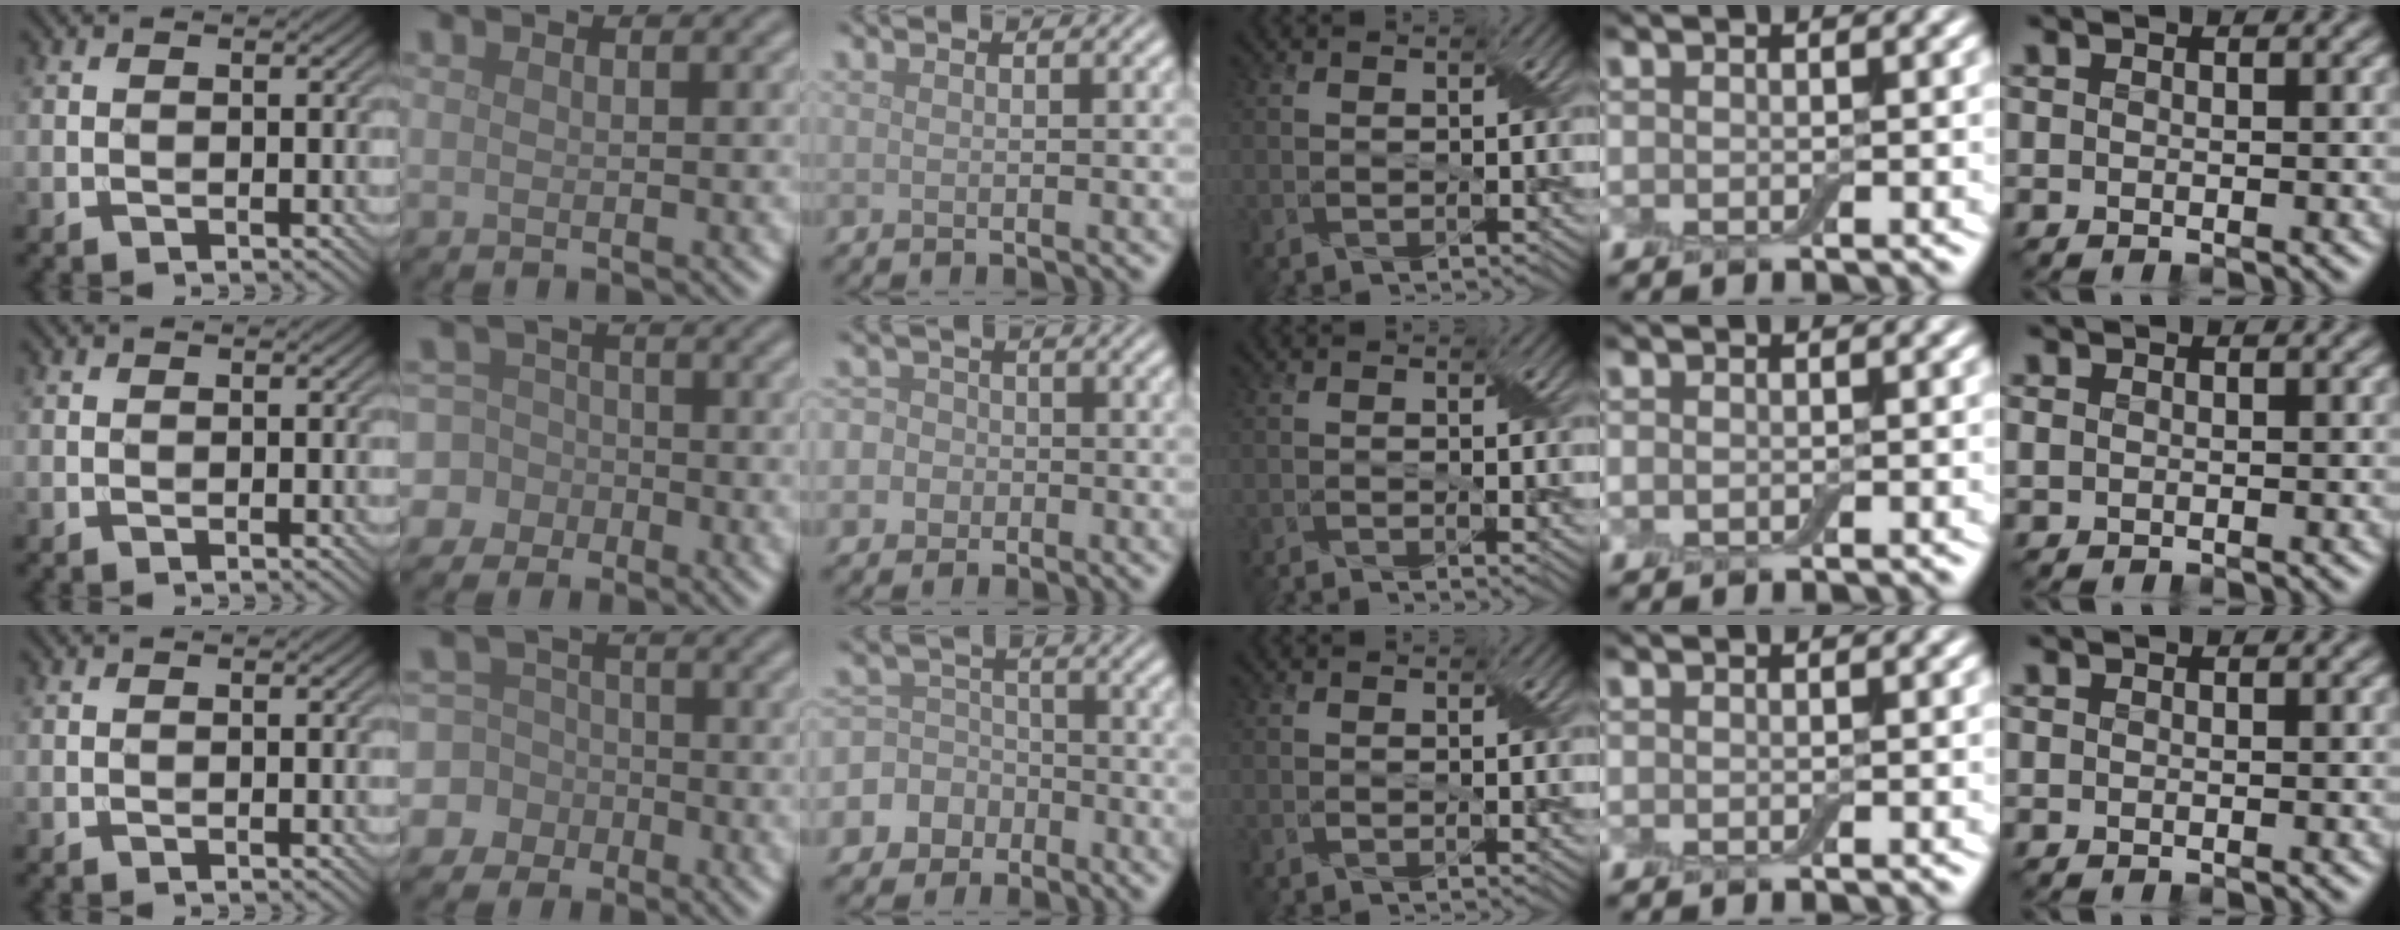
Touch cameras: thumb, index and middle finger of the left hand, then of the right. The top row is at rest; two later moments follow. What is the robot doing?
{"motion": "fold", "object": "cloth"}